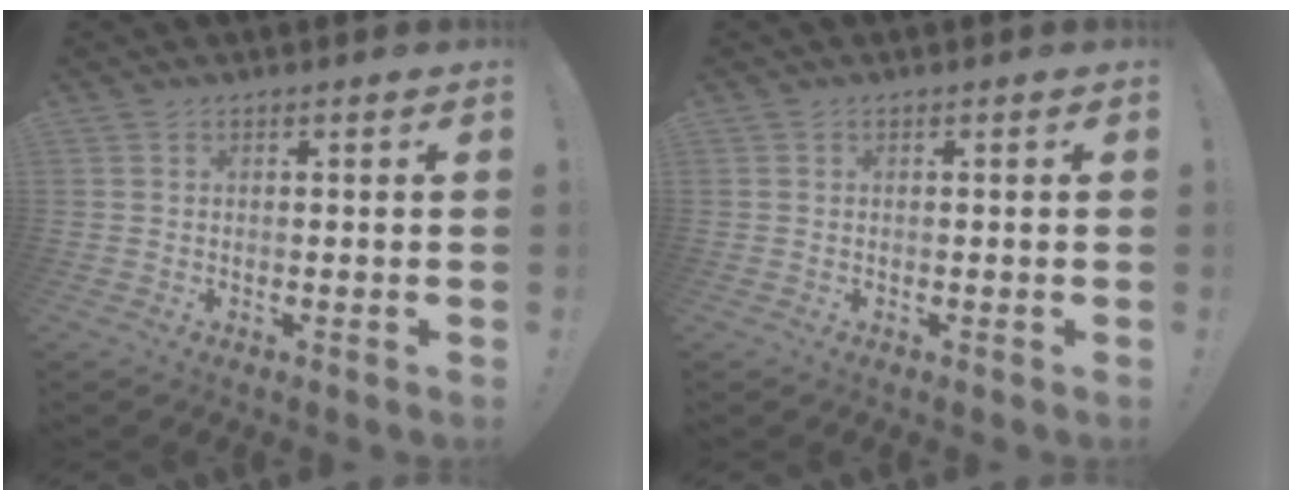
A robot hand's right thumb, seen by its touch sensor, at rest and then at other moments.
{"total": 0.0}